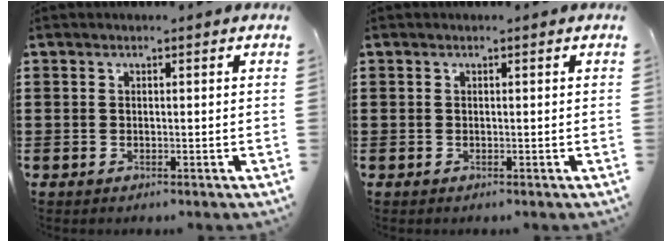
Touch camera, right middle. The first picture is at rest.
{"total": 0.0}